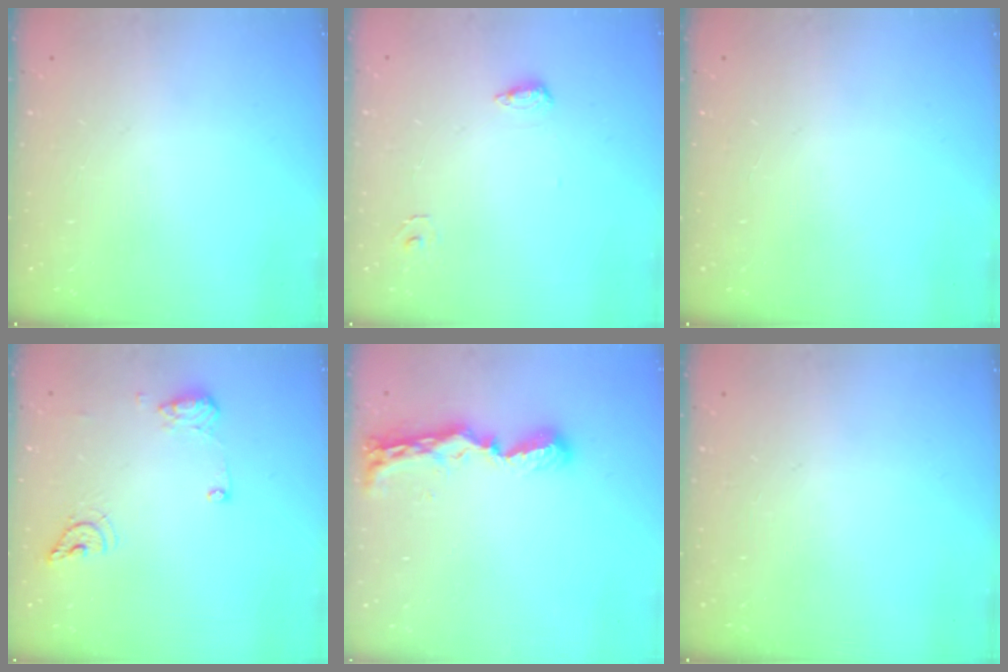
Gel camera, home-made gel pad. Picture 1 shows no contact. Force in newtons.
{"total": 6.2, "press": 6.0, "slide": 1.2}
{"total": 0.0}
{"total": 9.6, "press": 9.5, "slide": 1.4}
{"total": 8.8, "press": 8.8, "slide": 0.3}
{"total": 0.0}